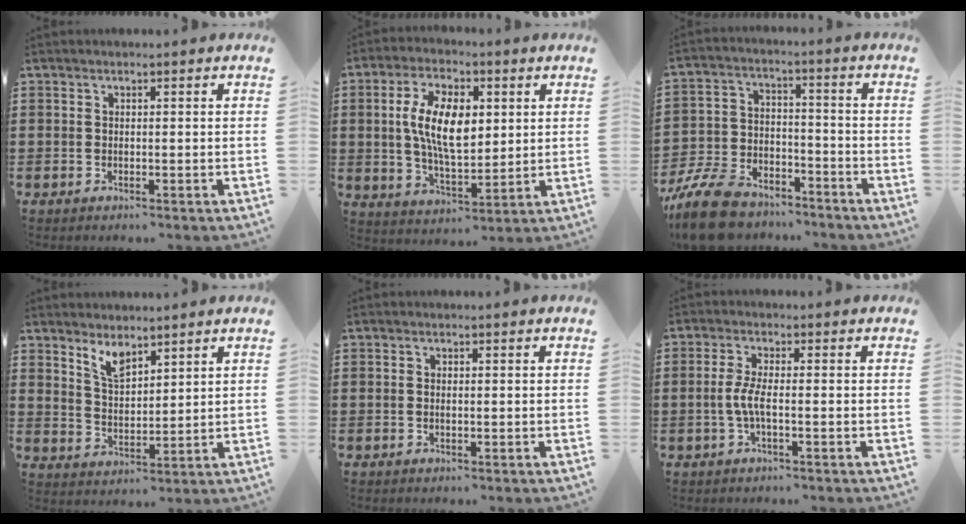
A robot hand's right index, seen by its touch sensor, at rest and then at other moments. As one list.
[{"total": 10.5, "force": [1.7, 5.0, 9.1], "torque": [-0.191, 0.012, 0.028]}, {"total": 11.2, "force": [-9.7, 3.7, 4.3], "torque": [-0.102, 0.035, -0.192]}, {"total": 4.3, "force": [3.7, 1.3, 1.8], "torque": [-0.047, -0.006, 0.068]}, {"total": 0.7, "force": [0.0, 0.1, 0.6], "torque": [-0.015, -0.005, 0.002]}, {"total": 3.8, "force": [-0.9, 0.6, 3.6], "torque": [-0.095, -0.009, -0.027]}]